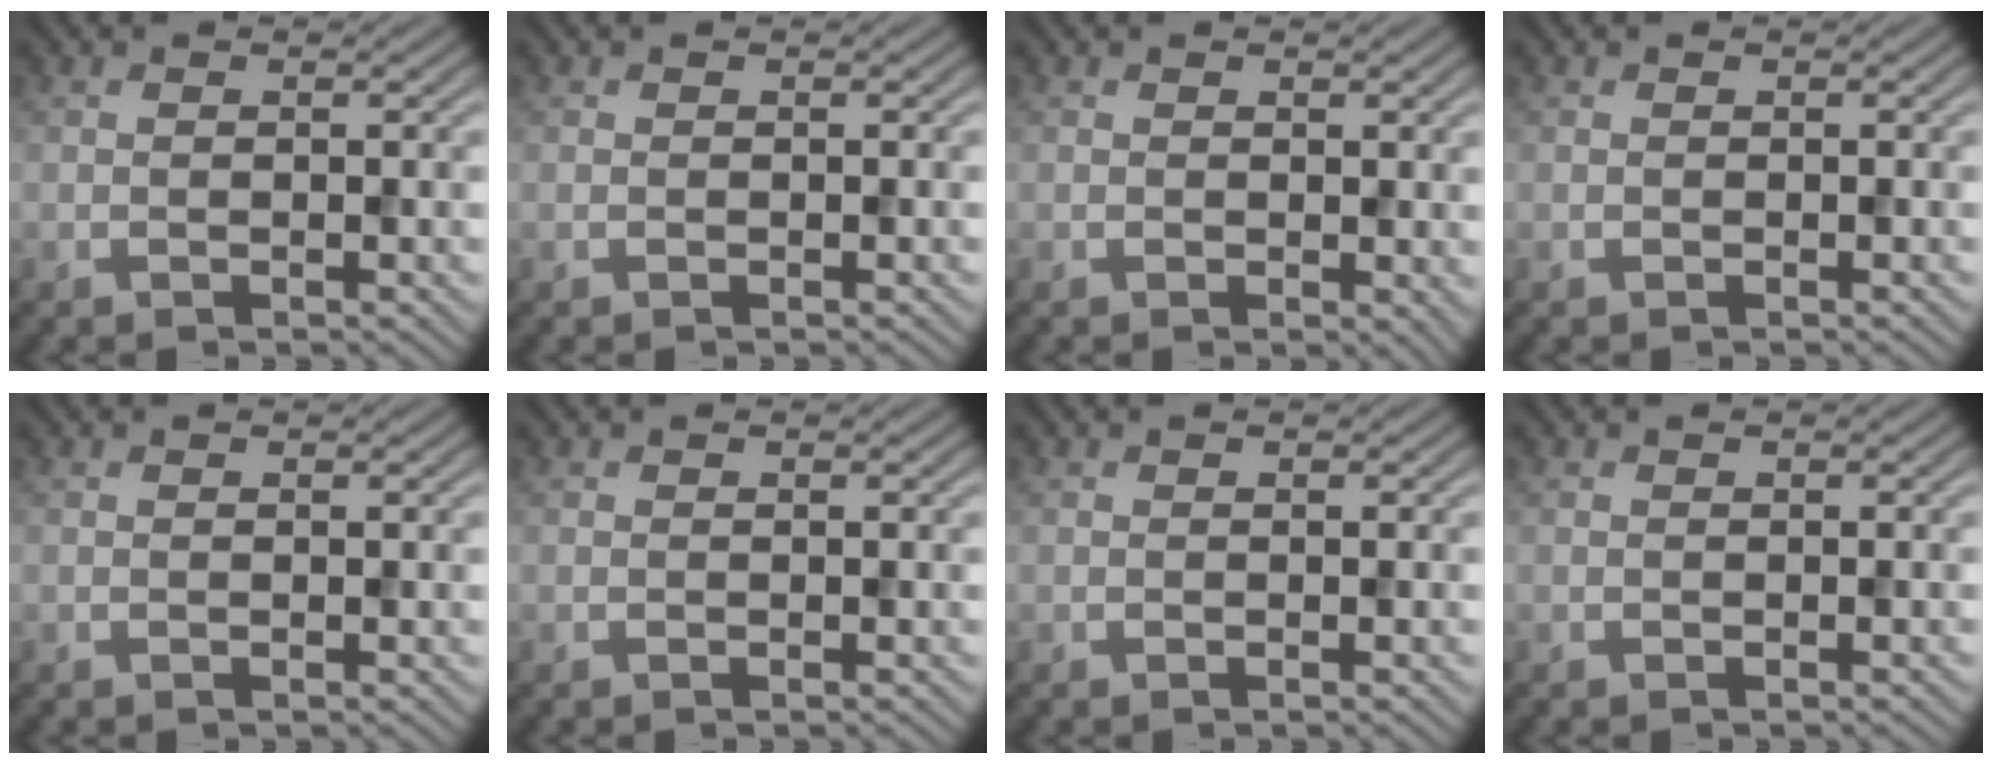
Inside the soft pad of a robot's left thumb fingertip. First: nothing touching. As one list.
[{"total": 0.0}, {"total": 1.4, "force": [0.1, 0.9, 1.1], "torque": [-0.013, -0.006, 0.003]}, {"total": 0.0}, {"total": 0.0}, {"total": 0.0}, {"total": 0.0}, {"total": 0.0}]